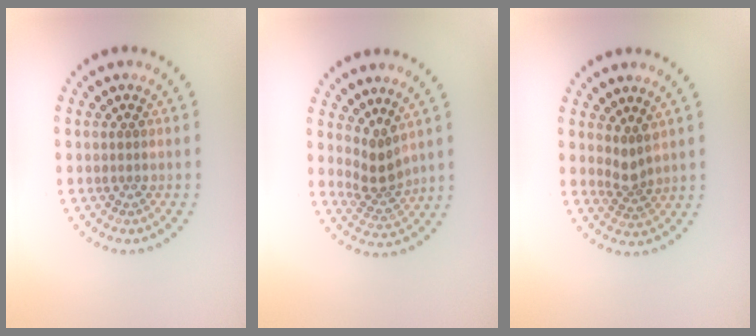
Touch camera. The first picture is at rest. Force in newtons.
{"total": 2.5, "press": 1.8, "slide": 1.8}
{"total": 1.9, "press": 1.4, "slide": 1.4}